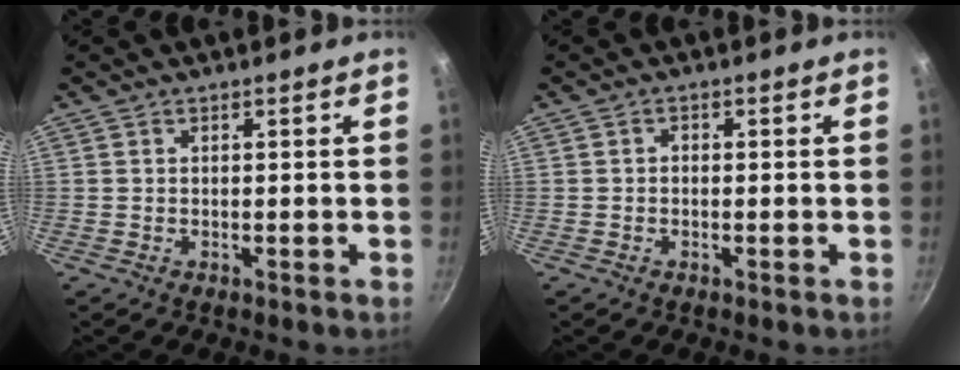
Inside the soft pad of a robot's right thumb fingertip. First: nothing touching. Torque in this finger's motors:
{"motor_torque": [-0.28, -0.06, 0.19, -0.17, 0.01]}